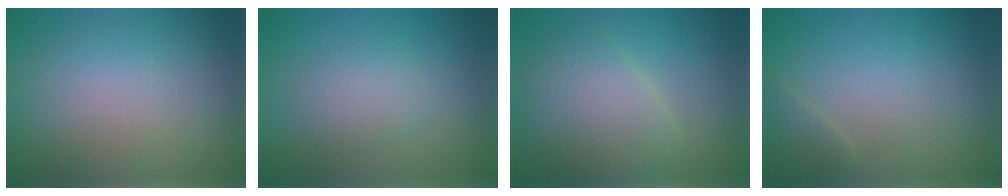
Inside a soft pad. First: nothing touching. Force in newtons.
{"total": 2.0, "press": 2.0, "slide": 0.1}
{"total": 5.8, "press": 5.8, "slide": 0.2}
{"total": 1.2, "press": 1.2, "slide": 0.0}